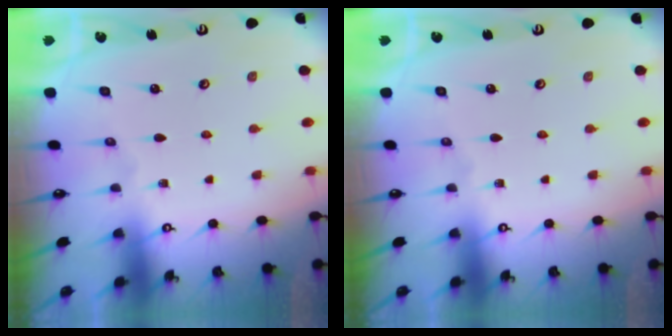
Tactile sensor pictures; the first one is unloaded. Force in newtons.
{"total": 0.0}